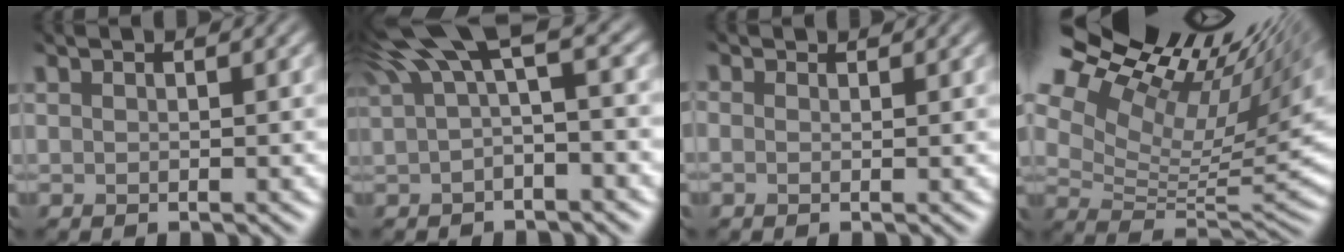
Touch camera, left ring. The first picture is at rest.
{"total": 6.6, "force": [2.3, 2.5, 5.7], "torque": [-0.140, 0.009, 0.058]}
{"total": 1.0, "force": [0.0, -0.4, -0.9], "torque": [0.007, -0.006, 0.008]}
{"total": 15.4, "force": [7.2, 7.9, 11.1], "torque": [-0.216, 0.039, 0.155]}